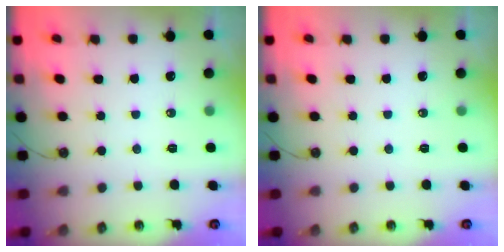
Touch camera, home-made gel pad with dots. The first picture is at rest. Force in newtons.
{"total": 0.0}